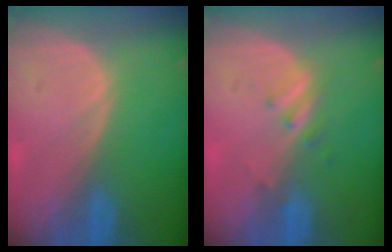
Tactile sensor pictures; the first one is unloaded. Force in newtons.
{"total": 2.5, "press": 2.2, "slide": 1.2}